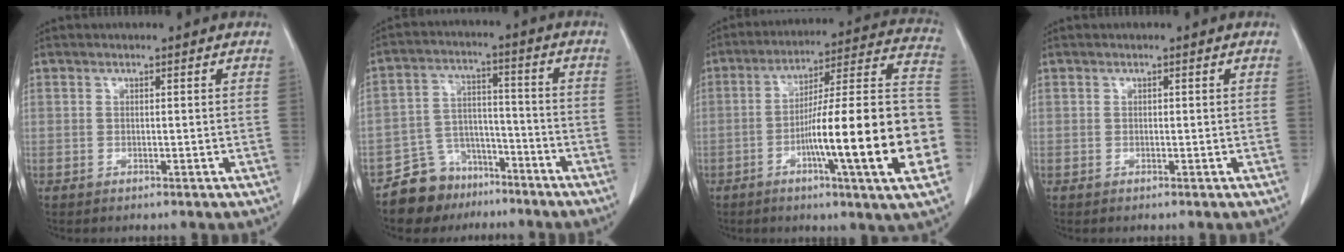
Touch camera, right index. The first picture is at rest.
{"total": 8.7, "force": [-6.6, 5.6, 0.9], "torque": [-0.019, 0.031, -0.112]}
{"total": 22.9, "force": [-6.2, 0.4, 22.0], "torque": [-0.264, 0.009, -0.098]}
{"total": 0.0}